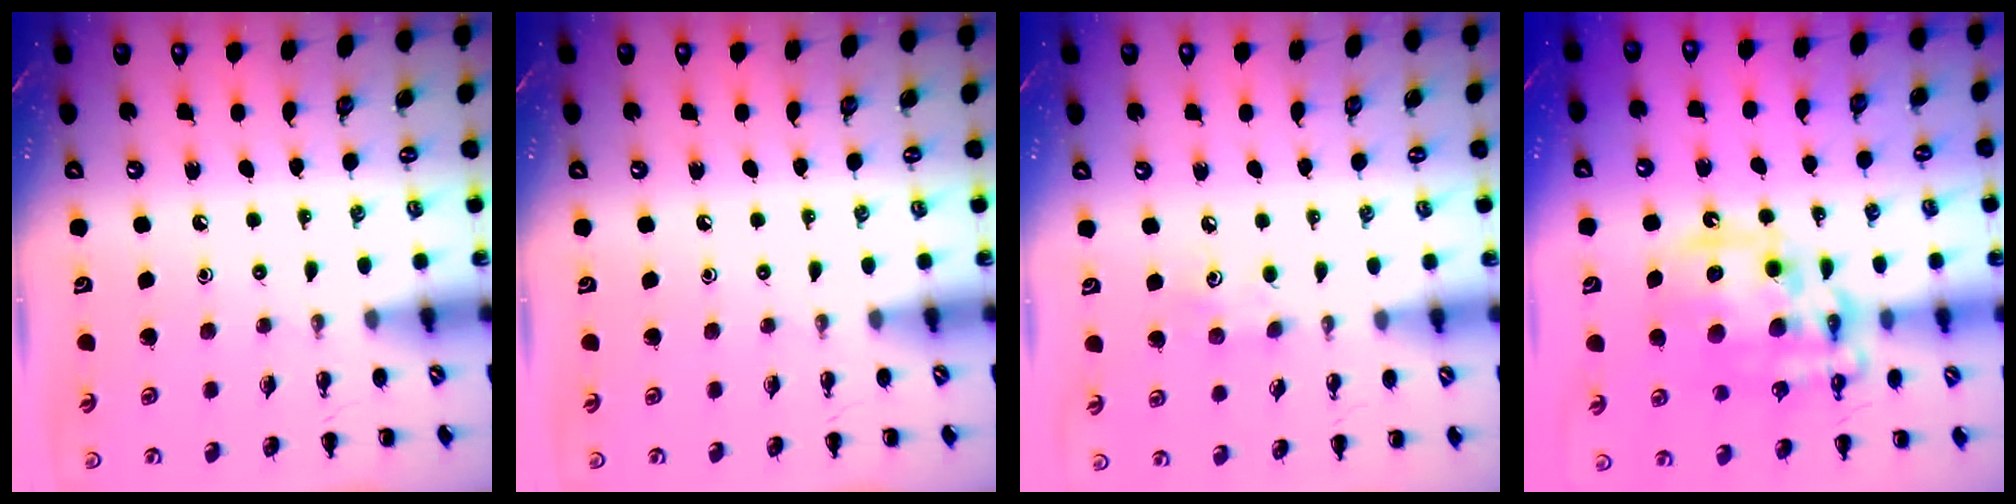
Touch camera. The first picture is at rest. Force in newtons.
{"total": 0.0}
{"total": 5.7, "press": 5.4, "slide": 1.8}
{"total": 16.5, "press": 16.1, "slide": 3.8}